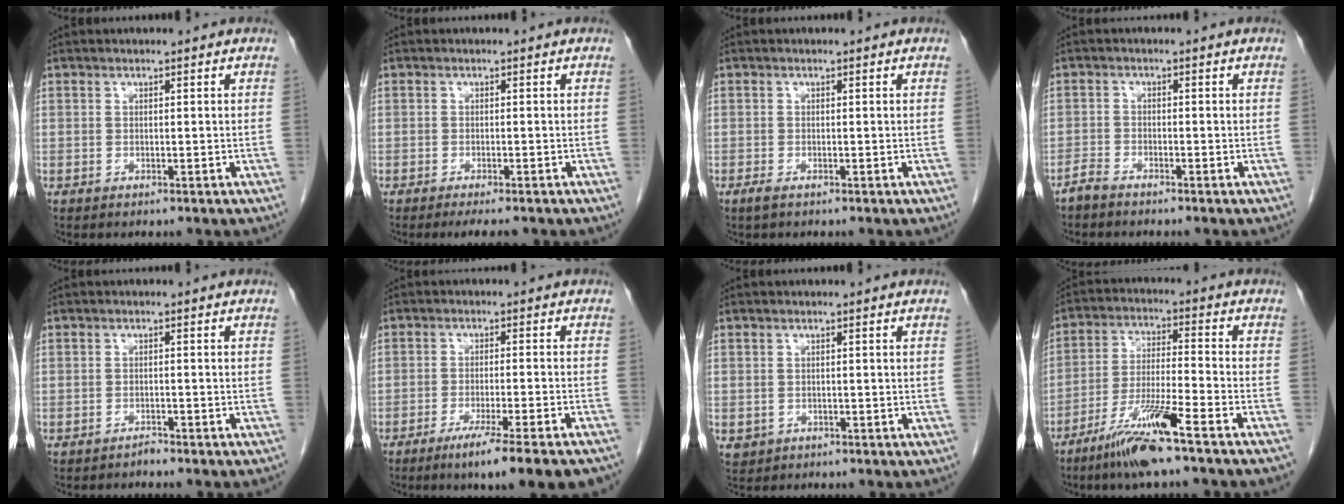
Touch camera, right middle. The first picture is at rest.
{"total": 4.2, "force": [-3.4, 0.7, 2.3], "torque": [-0.025, -0.009, -0.046]}
{"total": 1.0, "force": [-0.7, 0.2, 0.6], "torque": [-0.020, -0.003, -0.013]}
{"total": 2.0, "force": [-1.9, 0.3, 0.5], "torque": [-0.012, -0.002, -0.038]}
{"total": 1.1, "force": [-1.1, 0.0, 0.2], "torque": [-0.005, -0.001, -0.016]}
{"total": 13.0, "force": [-10.2, -0.1, 8.0], "torque": [-0.083, -0.026, -0.149]}
{"total": 1.6, "force": [-0.6, 1.5, 0.2], "torque": [-0.004, 0.005, -0.004]}
{"total": 11.4, "force": [-7.6, -0.4, 8.5], "torque": [-0.165, -0.028, -0.143]}